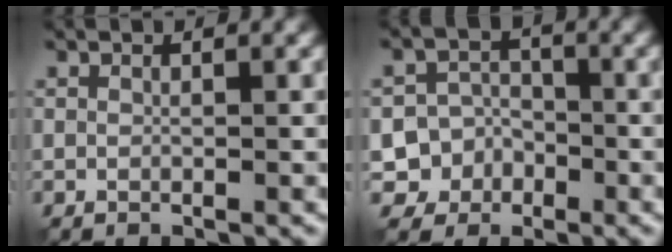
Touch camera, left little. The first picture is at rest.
{"total": 5.6, "force": [-2.6, 4.9, 0.4], "torque": [0.022, -0.004, -0.059]}